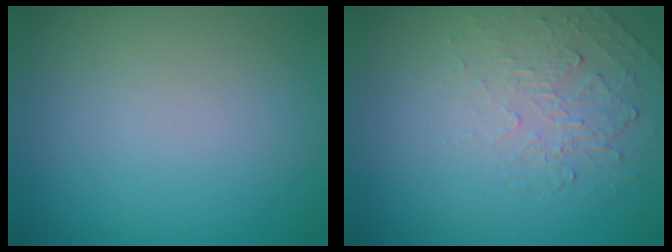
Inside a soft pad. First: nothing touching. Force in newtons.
{"total": 2.1, "press": 0.9, "slide": 1.9}